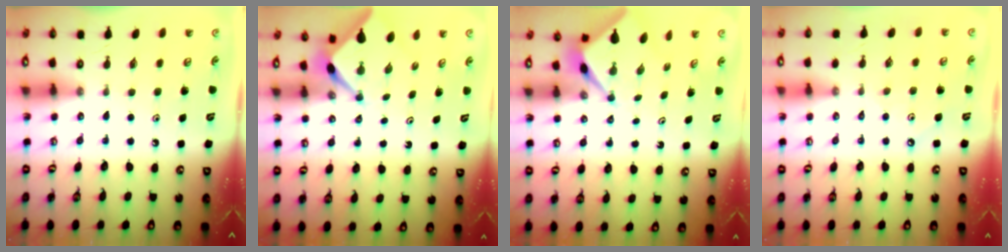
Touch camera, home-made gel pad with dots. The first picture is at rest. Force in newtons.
{"total": 2.4, "press": 2.4, "slide": 0.3}
{"total": 2.5, "press": 2.5, "slide": 0.1}
{"total": 1.6, "press": 1.5, "slide": 0.4}